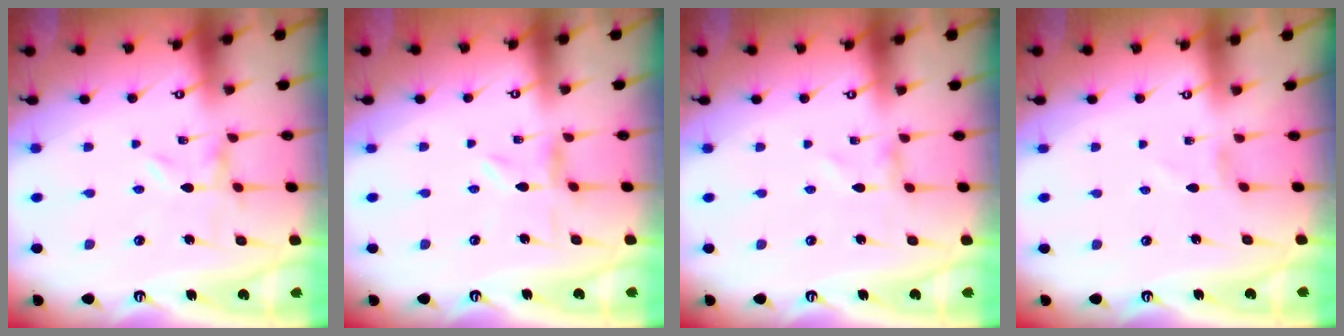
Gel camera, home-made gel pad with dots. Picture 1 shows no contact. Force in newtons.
{"total": 1.5, "press": 1.5, "slide": 0.3}
{"total": 0.6, "press": 0.6, "slide": 0.1}
{"total": 0.0}